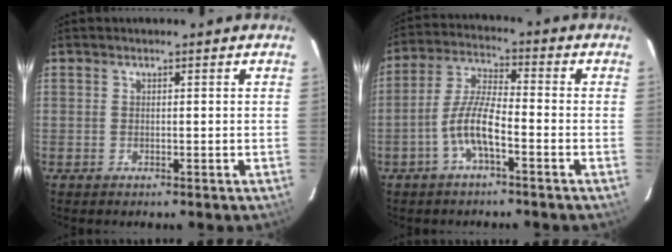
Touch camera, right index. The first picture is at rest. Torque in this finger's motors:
{"motor_torque": [1.17, -0.83, 0.61, 0.15]}